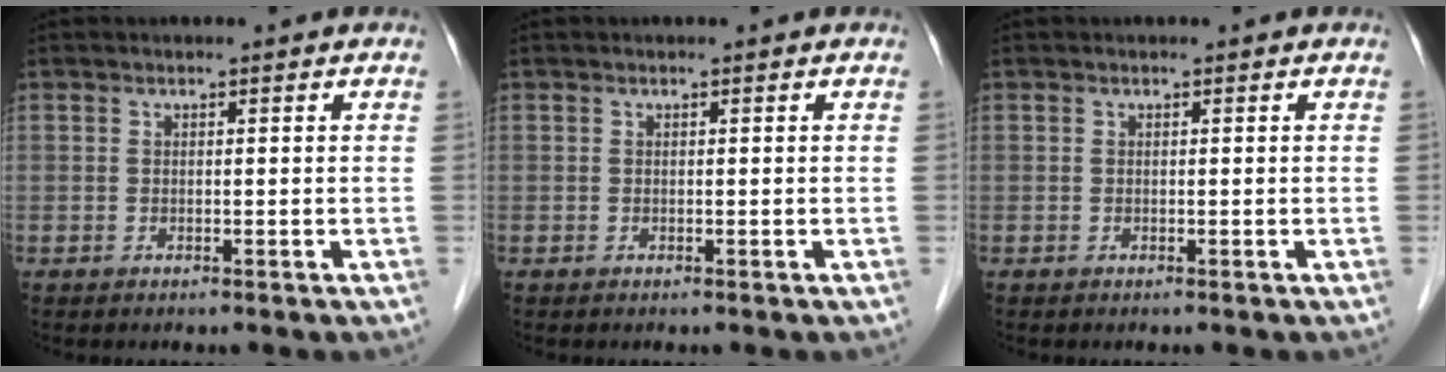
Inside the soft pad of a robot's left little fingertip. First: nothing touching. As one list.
[{"total": 0.0}, {"total": 0.0}]